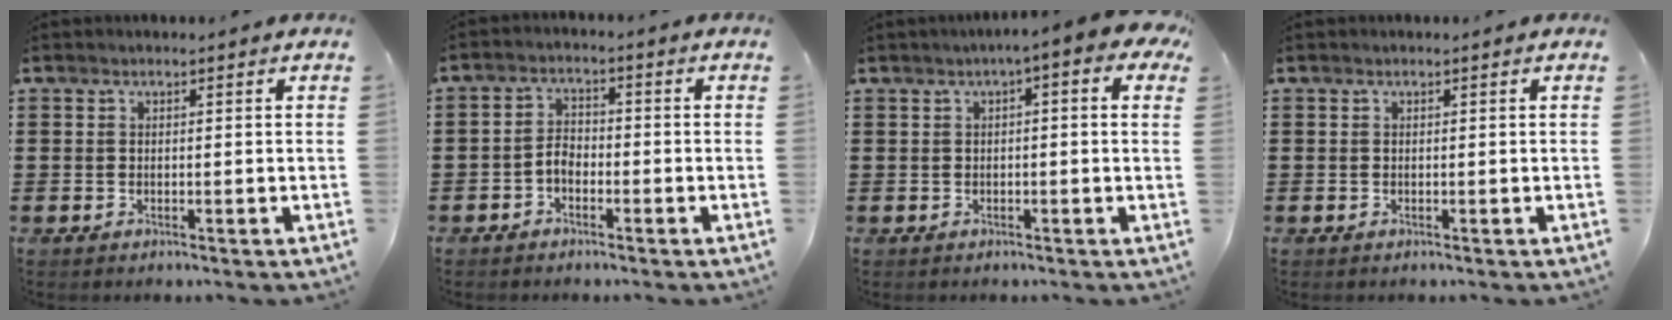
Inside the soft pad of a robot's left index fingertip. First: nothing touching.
{"total": 2.8, "force": [-1.6, 1.5, 1.7], "torque": [-0.049, 0.003, -0.036]}
{"total": 2.7, "force": [0.2, 0.4, 2.6], "torque": [-0.050, 0.004, 0.000]}
{"total": 0.0}